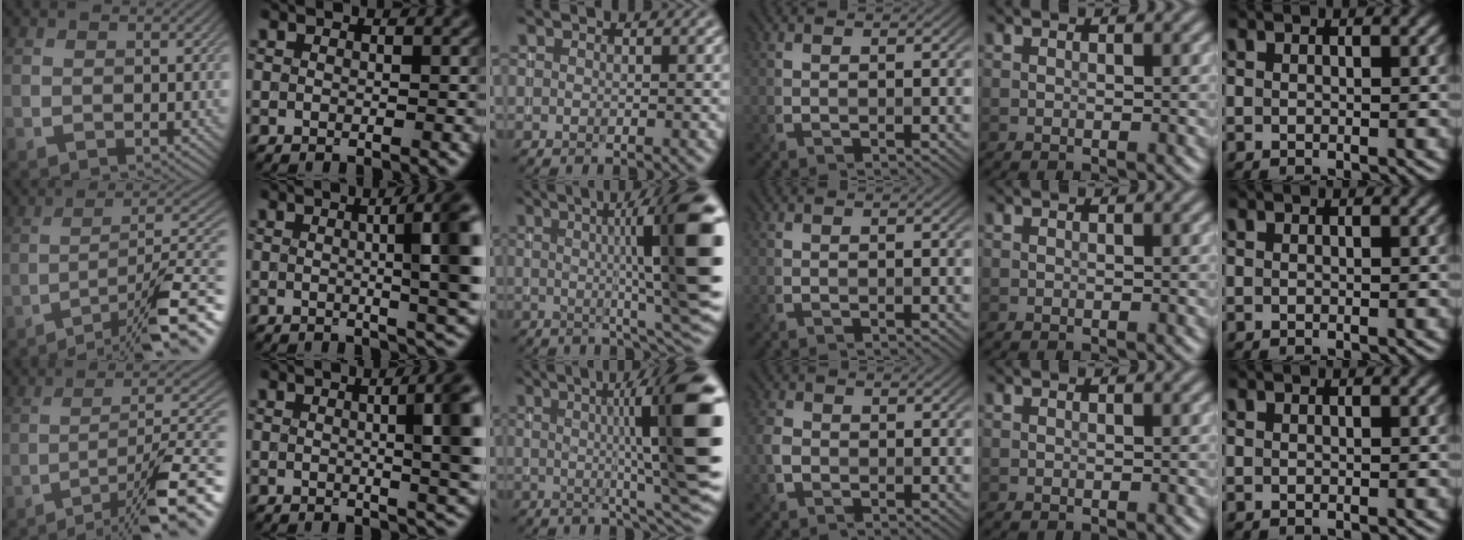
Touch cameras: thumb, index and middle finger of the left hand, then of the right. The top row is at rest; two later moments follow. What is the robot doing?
{"motion": "insert", "object": "backpack"}